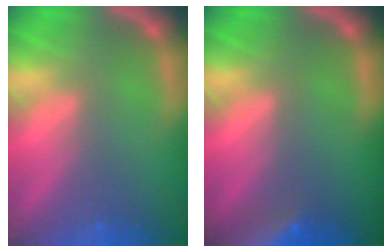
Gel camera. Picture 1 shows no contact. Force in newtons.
{"total": 9.4}